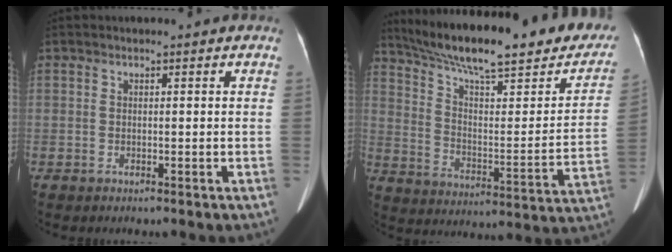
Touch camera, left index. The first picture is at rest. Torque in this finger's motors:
{"motor_torque": [0.83, -1.32, 0.31, 0.15]}